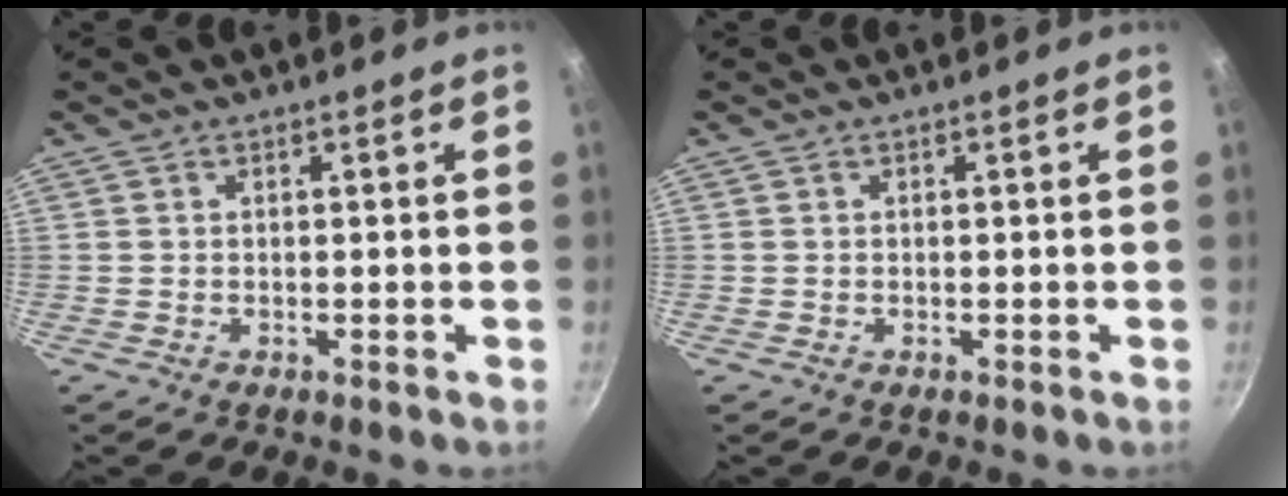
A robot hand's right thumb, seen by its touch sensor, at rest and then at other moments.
{"total": 0.0}